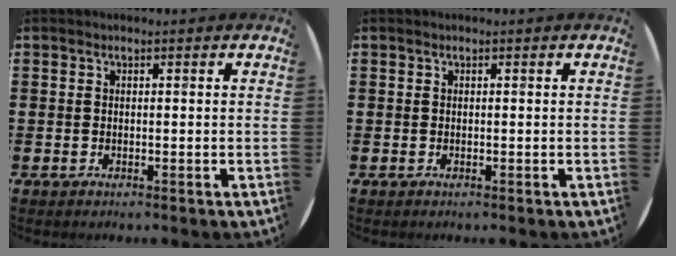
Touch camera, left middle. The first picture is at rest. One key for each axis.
{"total": 0.0}